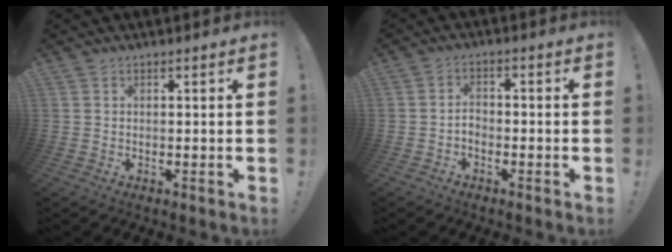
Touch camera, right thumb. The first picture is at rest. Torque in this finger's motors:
{"motor_torque": [0.16, -0.31, -0.10, 0.38, 0.03]}